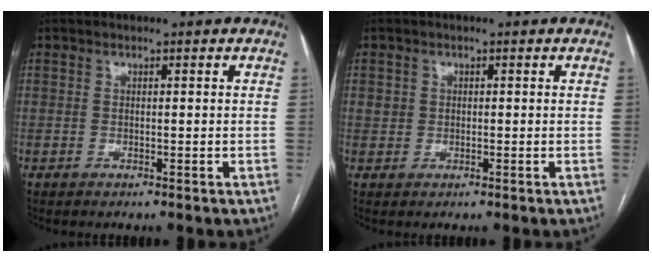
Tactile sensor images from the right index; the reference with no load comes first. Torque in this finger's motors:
{"motor_torque": [-0.01, 0.08, 0.02, 0.00]}